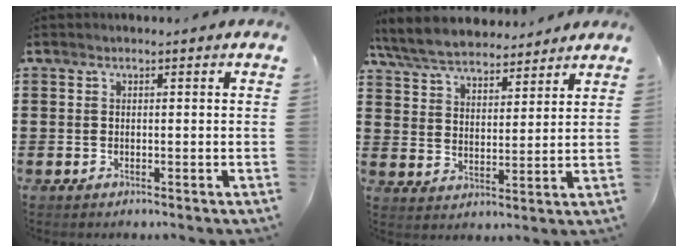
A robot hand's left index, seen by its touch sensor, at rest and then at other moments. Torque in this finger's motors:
{"motor_torque": [0.60, -1.54, 0.45, 0.21]}